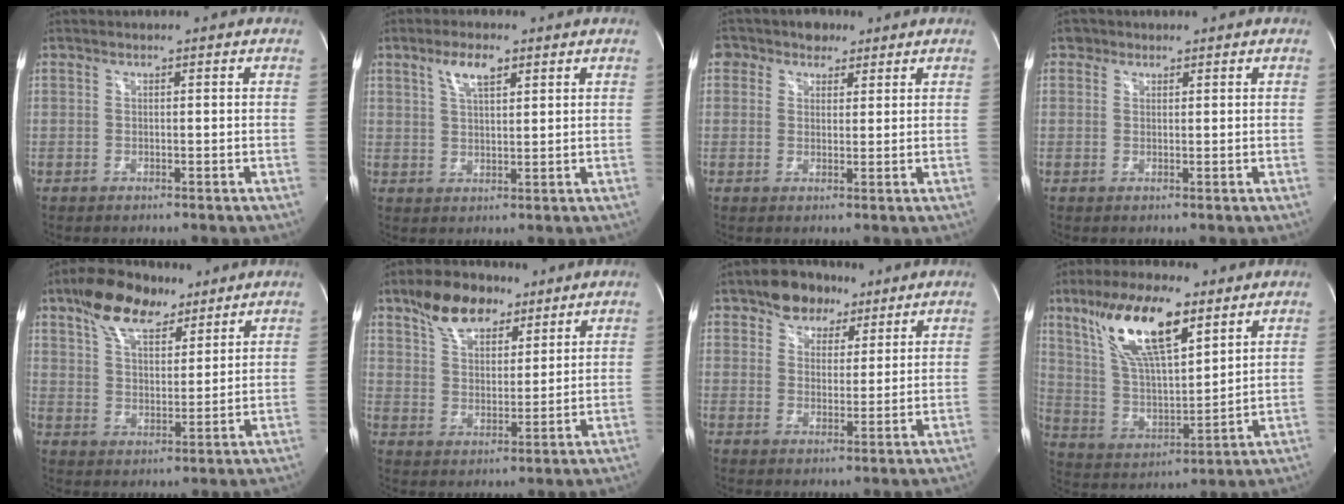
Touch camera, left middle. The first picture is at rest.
{"total": 5.0, "force": [2.8, 1.6, 3.8], "torque": [-0.075, 0.006, 0.054]}
{"total": 5.2, "force": [3.0, 4.0, 1.5], "torque": [-0.025, 0.023, 0.051]}
{"total": 1.8, "force": [1.1, 1.5, 0.0], "torque": [0.010, 0.004, 0.011]}
{"total": 11.9, "force": [8.1, 5.2, 7.0], "torque": [-0.128, 0.021, 0.146]}
{"total": 10.6, "force": [7.2, 5.4, 5.6], "torque": [-0.103, 0.019, 0.133]}
{"total": 7.3, "force": [4.8, 4.8, 2.6], "torque": [-0.036, 0.018, 0.080]}
{"total": 16.7, "force": [9.5, 4.7, 13.0], "torque": [-0.250, 0.015, 0.179]}